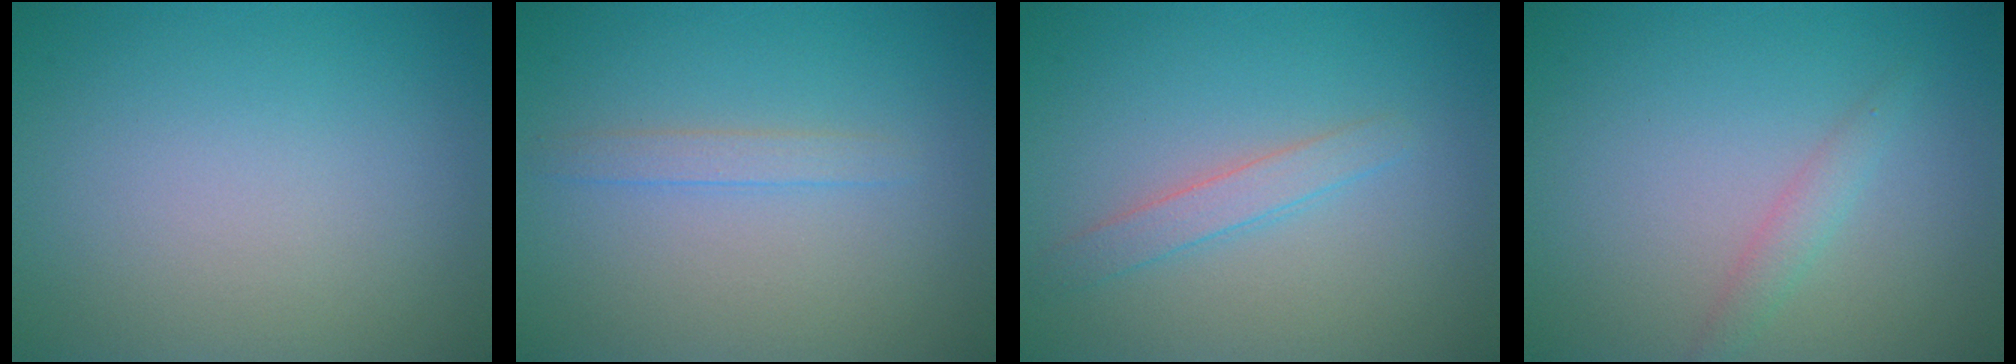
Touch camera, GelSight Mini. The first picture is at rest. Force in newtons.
{"total": 1.2, "press": 1.2, "slide": 0.2}
{"total": 1.8, "press": 1.8, "slide": 0.1}
{"total": 1.4, "press": 1.4, "slide": 0.0}